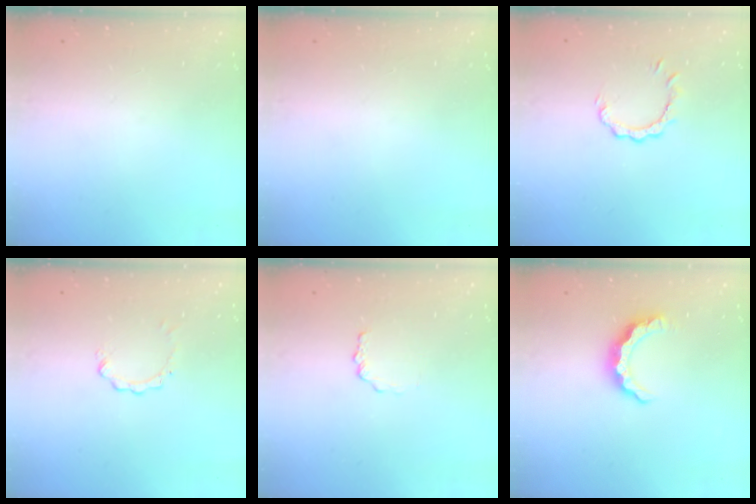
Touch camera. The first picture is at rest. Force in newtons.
{"total": 0.0}
{"total": 3.7, "press": 3.7, "slide": 0.3}
{"total": 0.8, "press": 0.8, "slide": 0.1}
{"total": 1.0, "press": 1.0, "slide": 0.2}
{"total": 7.2, "press": 7.1, "slide": 0.8}